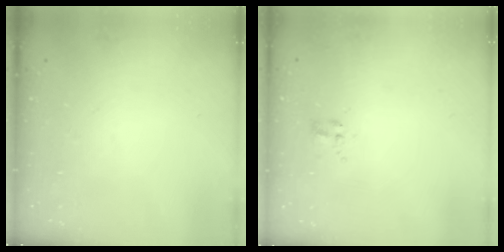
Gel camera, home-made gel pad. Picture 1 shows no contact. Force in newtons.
{"total": 2.3, "press": 2.0, "slide": 1.1}